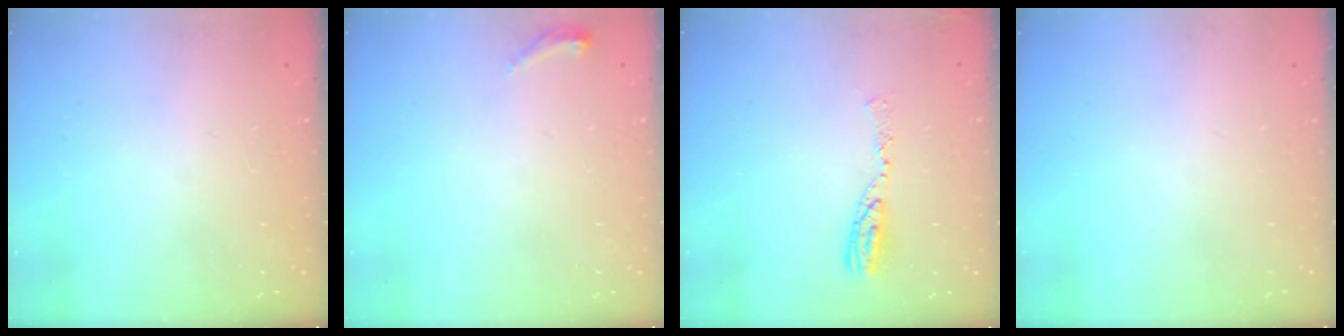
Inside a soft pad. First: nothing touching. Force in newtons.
{"total": 12.0, "press": 4.7, "slide": 11.0}
{"total": 8.4, "press": 8.4, "slide": 0.6}
{"total": 0.0}